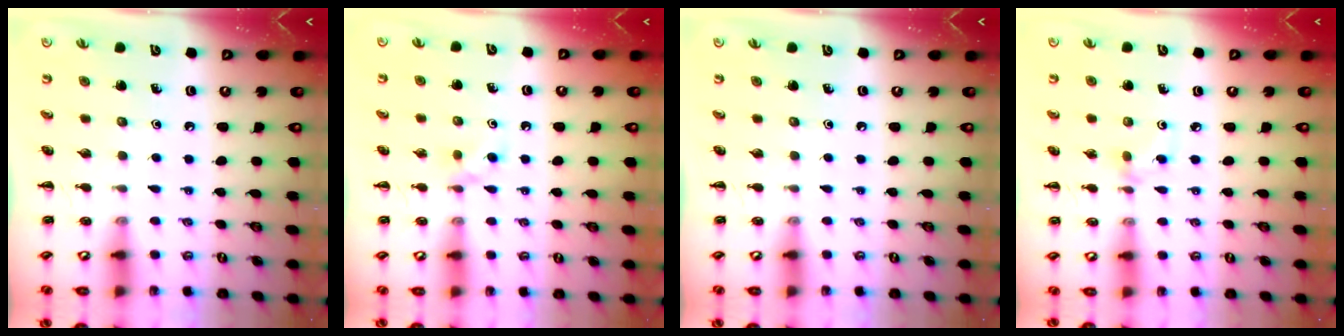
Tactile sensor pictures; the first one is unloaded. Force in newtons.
{"total": 3.8, "press": 3.6, "slide": 1.1}
{"total": 0.0}
{"total": 3.0, "press": 2.8, "slide": 0.9}